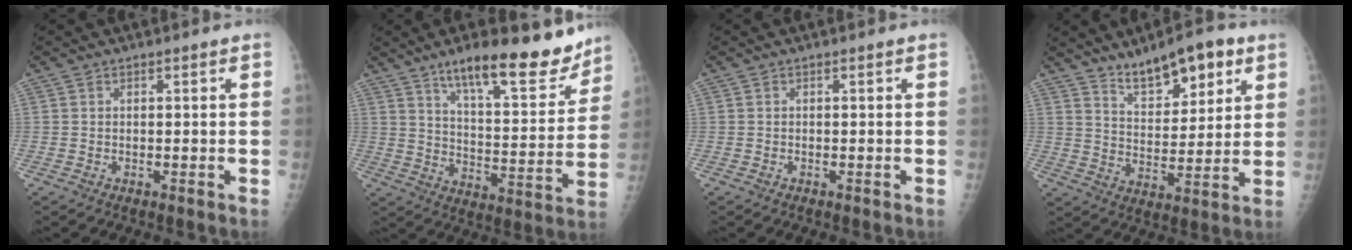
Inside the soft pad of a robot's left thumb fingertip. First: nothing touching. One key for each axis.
{"total": 18.4, "fx": 13.4, "fy": 5.4, "fz": 11.5, "tx": -0.128, "ty": -0.078, "tz": 0.211}
{"total": 0.0}
{"total": 12.2, "fx": 8.0, "fy": 4.9, "fz": 7.8, "tx": -0.095, "ty": -0.042, "tz": 0.136}